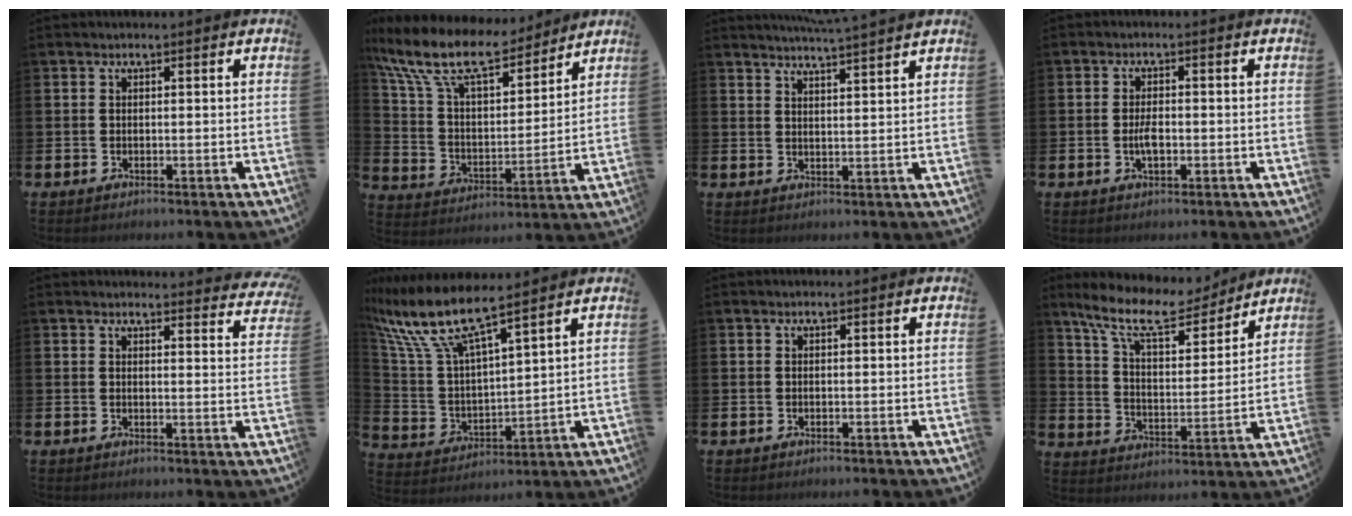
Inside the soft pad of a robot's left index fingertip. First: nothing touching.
{"total": 12.1, "force": [10.3, 3.6, 5.3], "torque": [-0.151, -0.056, 0.183]}
{"total": 4.1, "force": [3.9, -1.0, 0.4], "torque": [-0.012, -0.026, 0.069]}
{"total": 2.6, "force": [-0.5, 1.3, 2.2], "torque": [-0.031, -0.003, -0.011]}
{"total": 2.9, "force": [2.9, 0.2, 0.2], "torque": [0.011, -0.025, 0.047]}
{"total": 9.7, "force": [8.4, 1.5, 4.8], "torque": [-0.132, -0.048, 0.141]}
{"total": 0.0}
{"total": 11.4, "force": [9.8, 3.2, 4.9], "torque": [-0.122, -0.058, 0.171]}